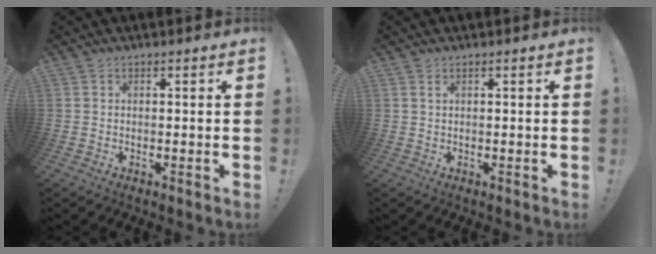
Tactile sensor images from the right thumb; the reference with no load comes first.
{"total": 1.2, "force": [0.7, 0.4, 0.9], "torque": [-0.024, 0.004, 0.014]}